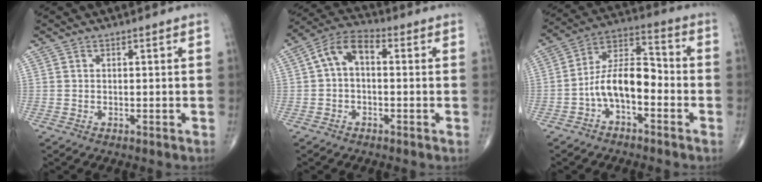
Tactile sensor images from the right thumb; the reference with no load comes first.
{"total": 7.6, "force": [0.6, 4.4, 6.1], "torque": [-0.107, 0.030, -0.003]}
{"total": 11.8, "force": [-3.4, 5.8, 9.7], "torque": [-0.166, 0.058, -0.072]}